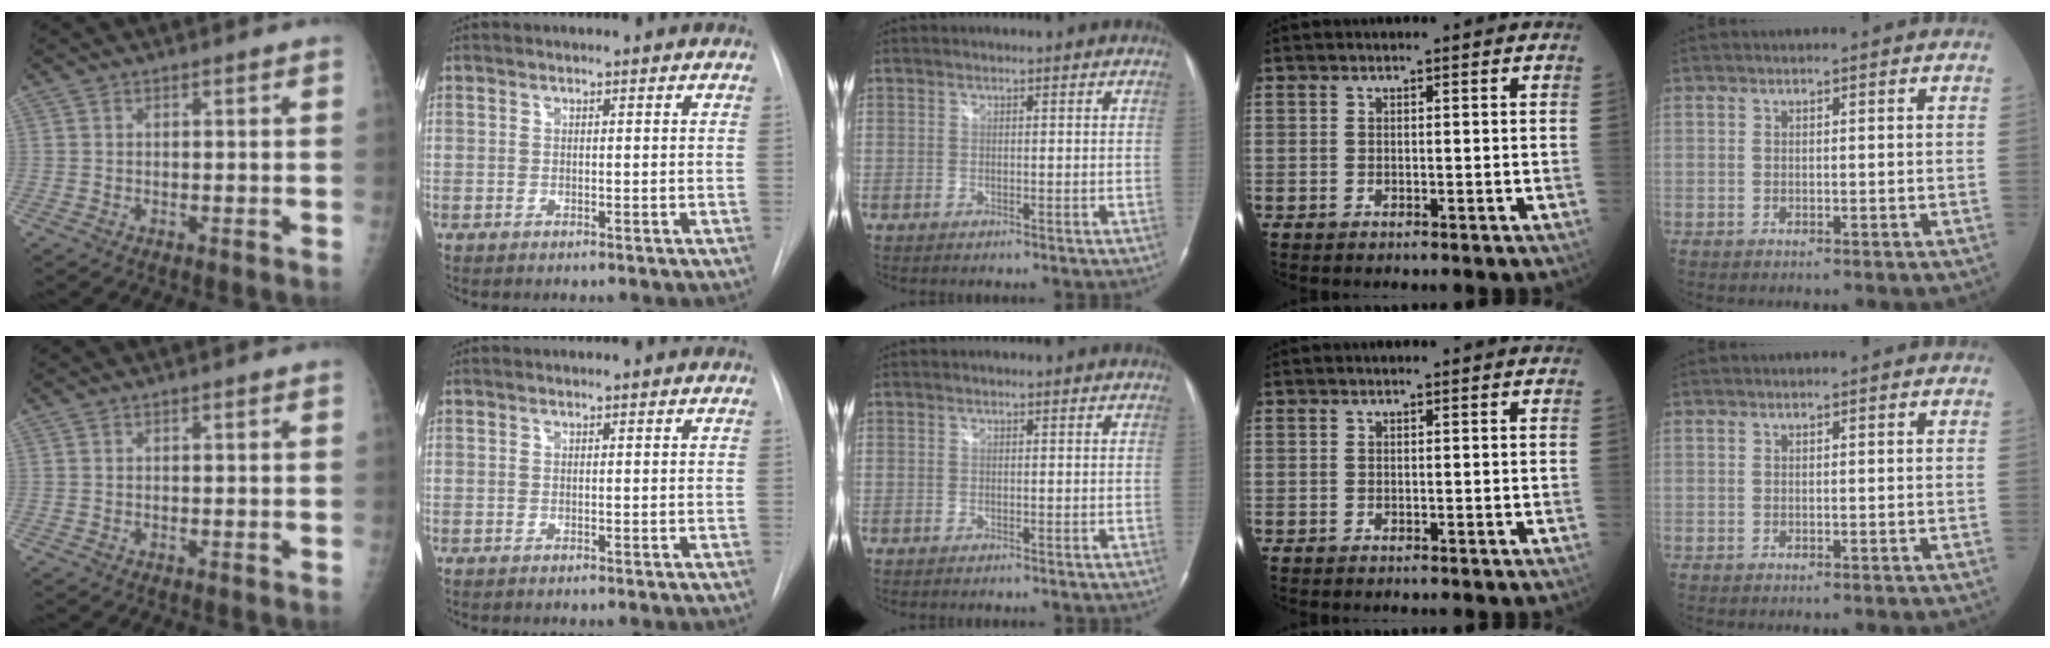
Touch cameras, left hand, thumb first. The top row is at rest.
{}